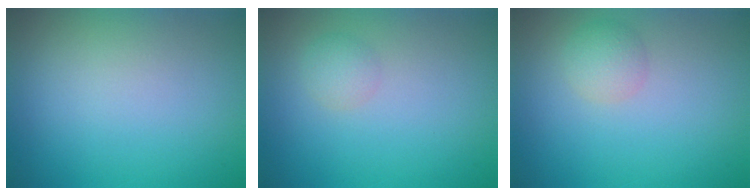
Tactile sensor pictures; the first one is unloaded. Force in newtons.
{"total": 1.3, "press": 1.3, "slide": 0.1}
{"total": 1.9, "press": 1.9, "slide": 0.1}